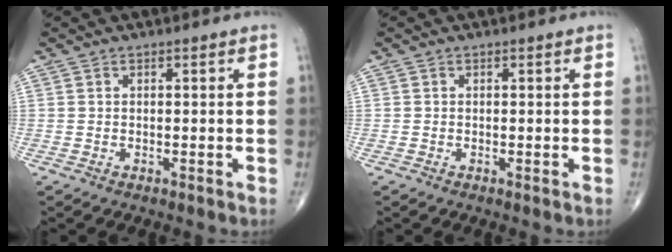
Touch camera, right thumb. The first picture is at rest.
{"total": 0.0}